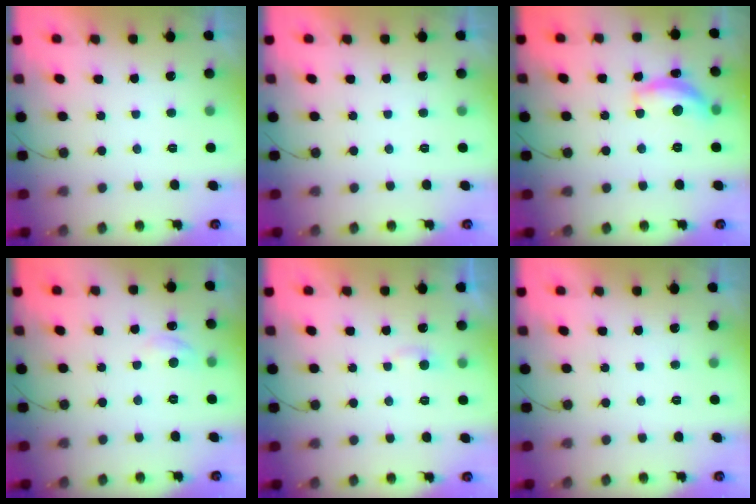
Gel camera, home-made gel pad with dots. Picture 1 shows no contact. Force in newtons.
{"total": 0.0}
{"total": 12.0, "press": 12.0, "slide": 0.7}
{"total": 5.9, "press": 5.8, "slide": 0.9}
{"total": 3.8, "press": 3.7, "slide": 0.4}
{"total": 0.0}